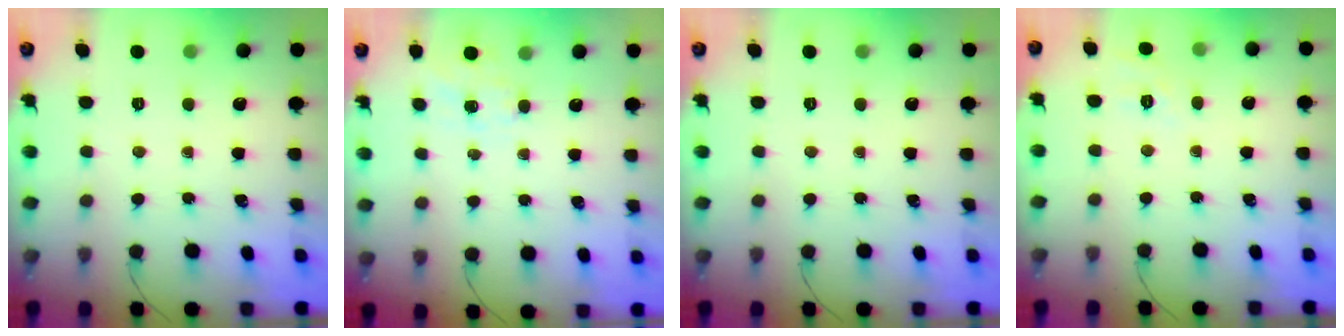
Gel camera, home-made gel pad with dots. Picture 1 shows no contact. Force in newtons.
{"total": 2.2, "press": 1.9, "slide": 1.2}
{"total": 0.0}
{"total": 2.3, "press": 1.3, "slide": 1.9}